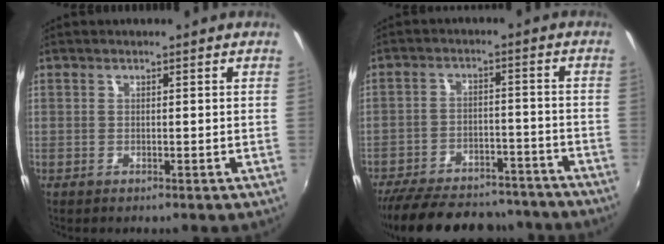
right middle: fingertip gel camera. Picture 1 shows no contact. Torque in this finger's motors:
{"motor_torque": [1.07, -1.07, 0.60, 0.21]}